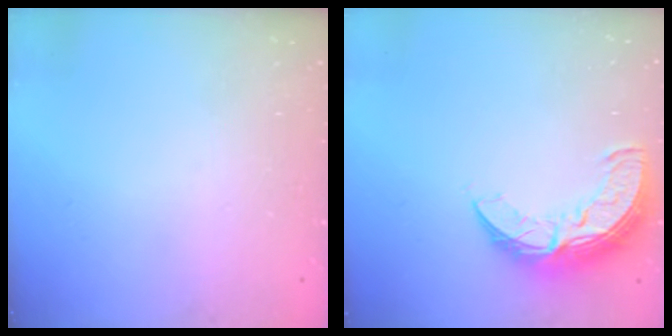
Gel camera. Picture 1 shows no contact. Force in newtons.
{"total": 12.2, "press": 12.2, "slide": 1.1}